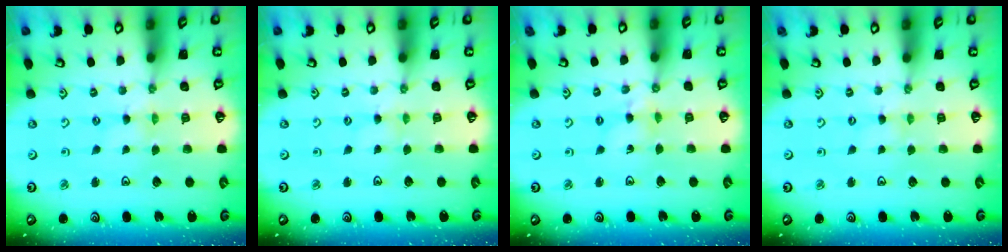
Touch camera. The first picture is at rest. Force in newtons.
{"total": 1.1, "press": 1.1, "slide": 0.2}
{"total": 2.3, "press": 2.3, "slide": 0.2}
{"total": 0.5, "press": 0.5, "slide": 0.1}